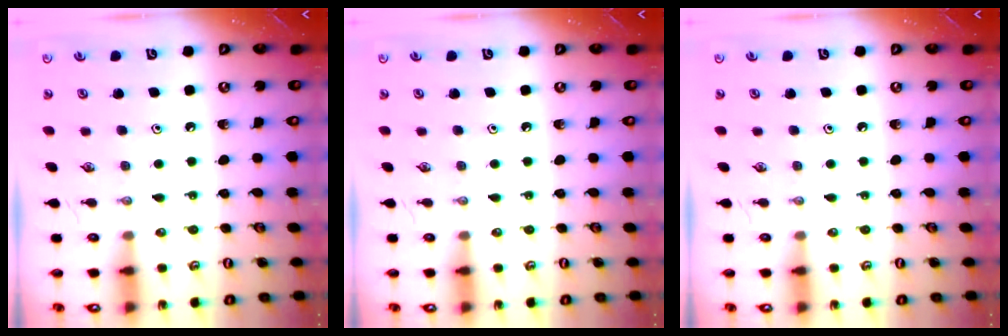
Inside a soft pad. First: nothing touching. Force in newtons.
{"total": 0.0}
{"total": 0.0}